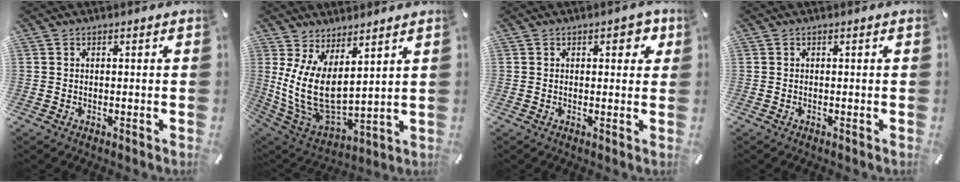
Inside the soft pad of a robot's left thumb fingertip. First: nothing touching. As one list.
[{"total": 12.7, "force": [3.4, 6.9, 10.1], "torque": [-0.227, -0.043, 0.072]}, {"total": 3.9, "force": [1.6, 2.3, 2.7], "torque": [-0.026, -0.002, 0.018]}, {"total": 0.0}]